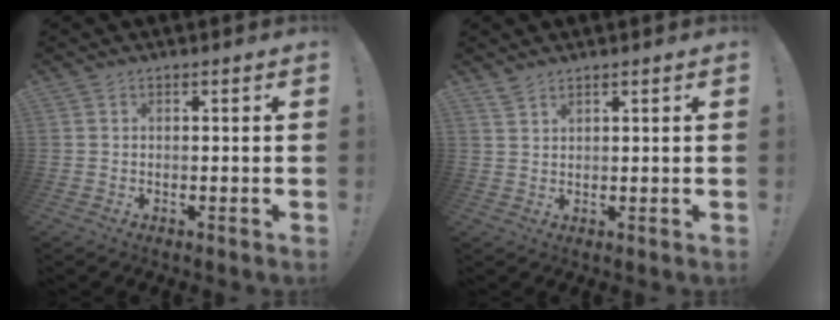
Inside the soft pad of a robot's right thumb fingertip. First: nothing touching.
{"total": 1.9, "force": [1.8, 0.5, 0.6], "torque": [-0.005, -0.013, 0.032]}